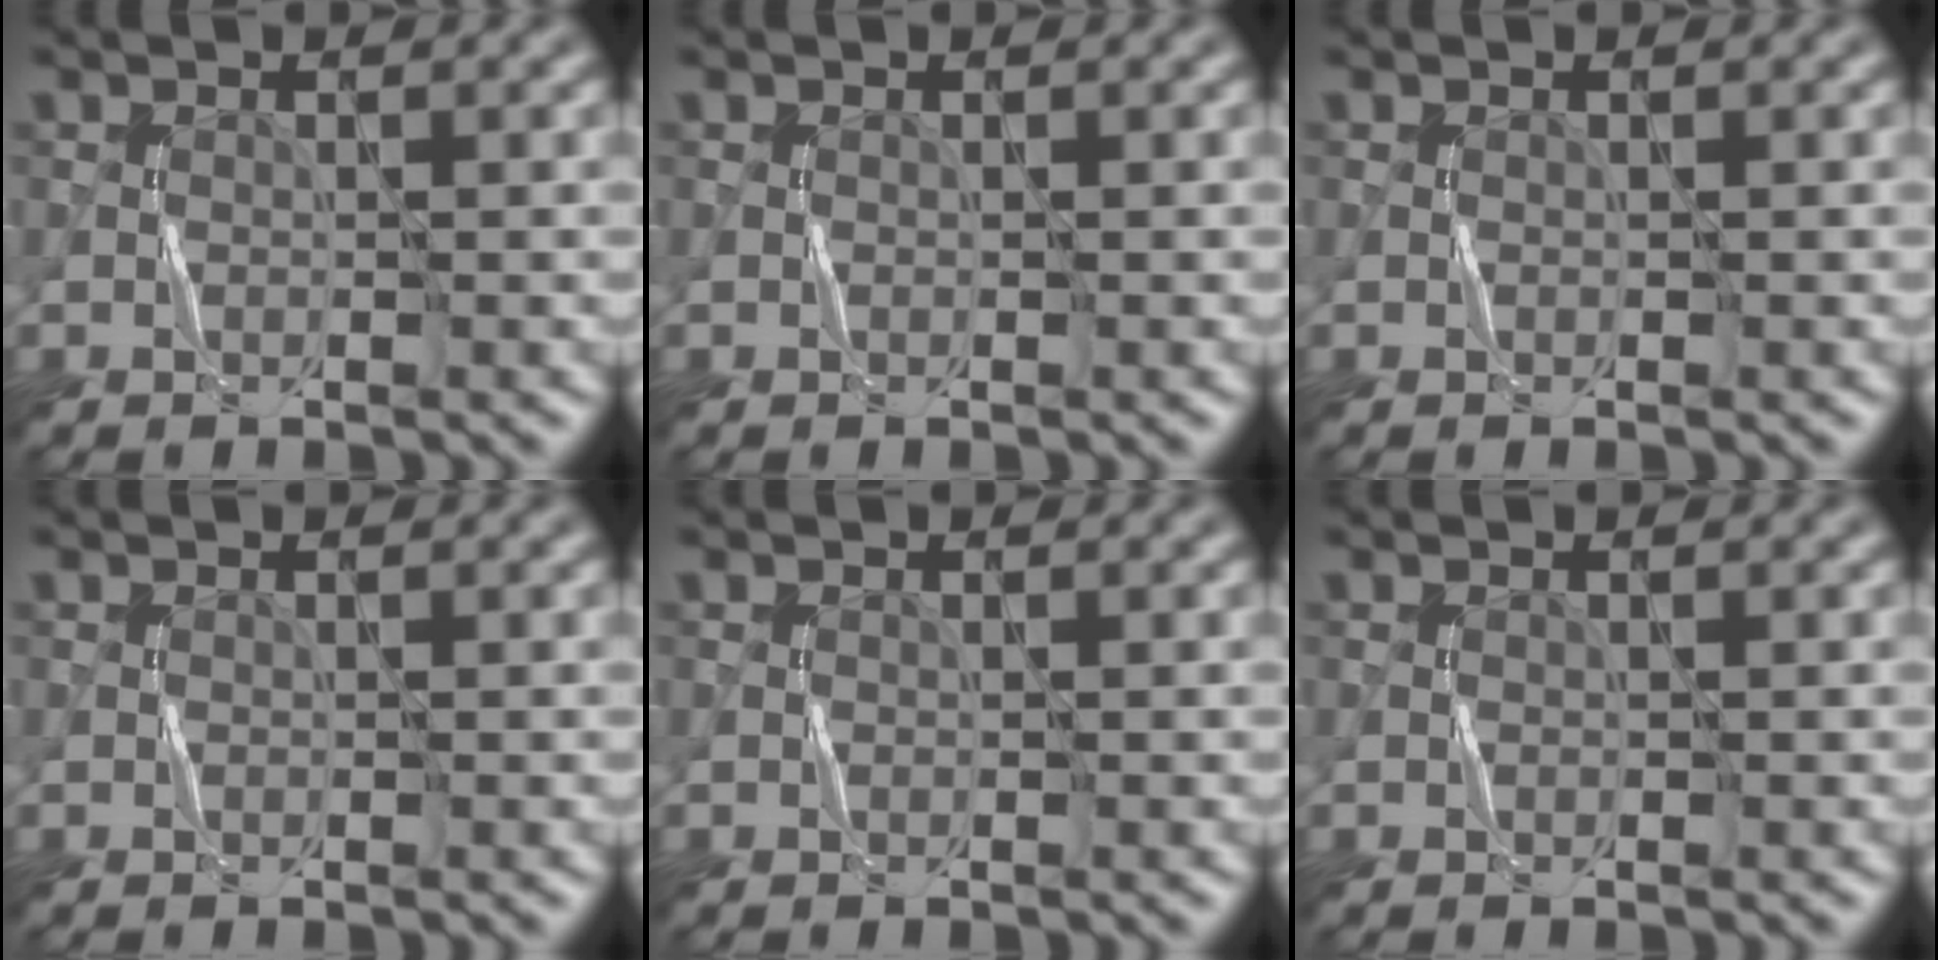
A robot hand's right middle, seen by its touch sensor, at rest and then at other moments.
{"total": 0.0}
{"total": 0.0}
{"total": 0.0}
{"total": 0.0}
{"total": 0.0}